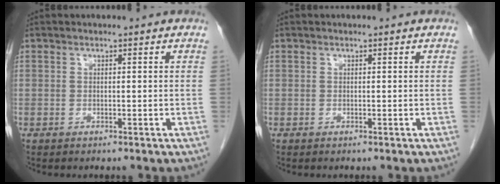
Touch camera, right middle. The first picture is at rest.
{"total": 0.0}